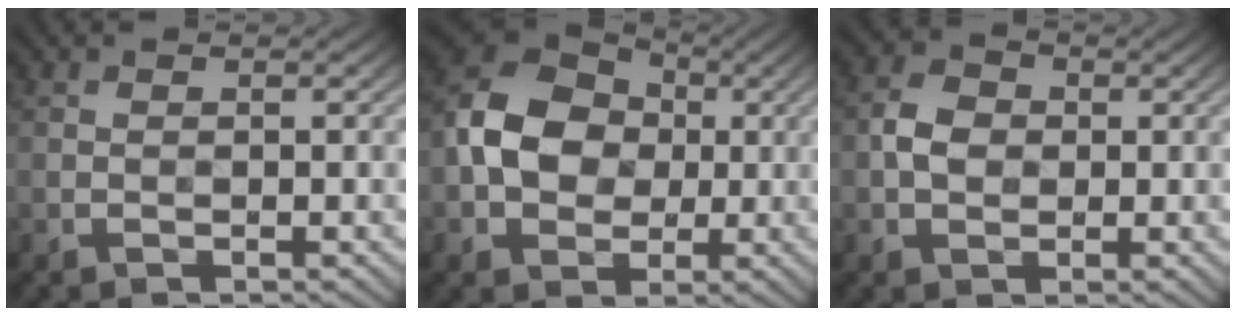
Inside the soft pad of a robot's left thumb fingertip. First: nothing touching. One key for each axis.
{"total": 10.5, "fx": 0.2, "fy": 8.2, "fz": 6.6, "tx": -0.147, "ty": 0.013, "tz": -0.010}
{"total": 3.4, "fx": -0.1, "fy": 2.7, "fz": 2.0, "tx": -0.046, "ty": 0.004, "tz": -0.009}